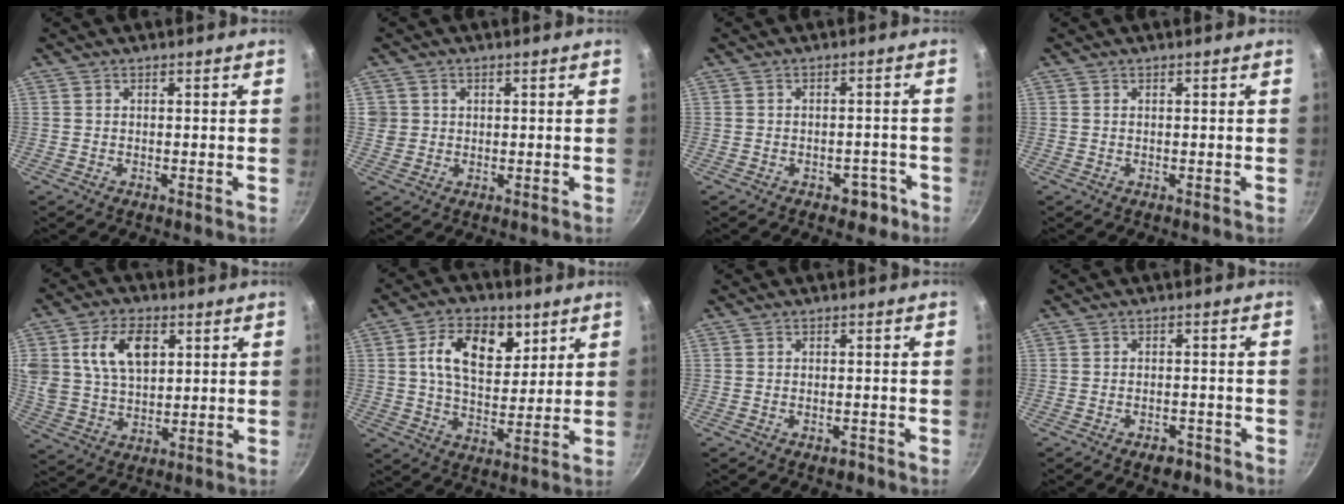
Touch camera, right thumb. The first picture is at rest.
{"total": 2.9, "force": [0.8, 2.7, 0.6], "torque": [0.003, -0.002, 0.017]}
{"total": 3.7, "force": [-2.3, 2.3, 1.7], "torque": [-0.003, 0.022, -0.026]}
{"total": 0.0}
{"total": 12.8, "force": [4.2, 8.0, 9.1], "torque": [-0.154, -0.006, 0.086]}
{"total": 12.6, "force": [4.6, 7.7, 8.9], "torque": [-0.120, -0.013, 0.081]}
{"total": 1.3, "force": [-1.0, 0.6, 0.7], "torque": [-0.009, 0.007, -0.013]}
{"total": 3.0, "force": [-2.2, 1.5, 1.5], "torque": [-0.015, 0.010, -0.030]}